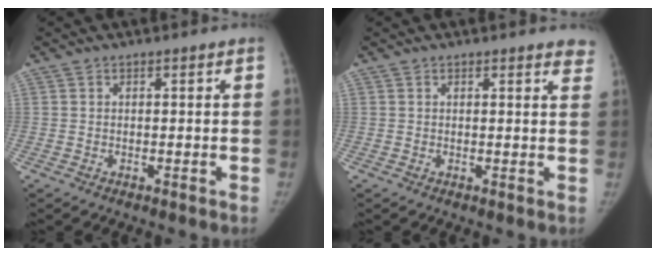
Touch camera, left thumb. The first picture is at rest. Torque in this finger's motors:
{"motor_torque": [1.04, 0.13, 0.57, -0.16, 0.06]}